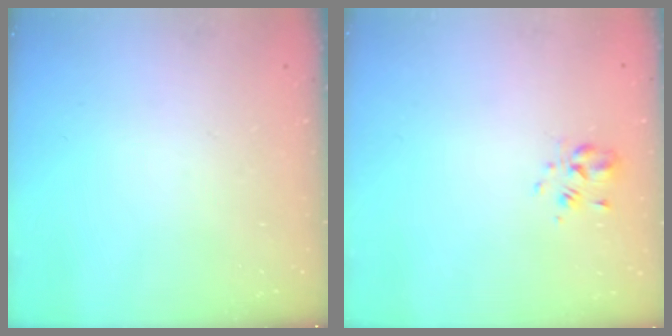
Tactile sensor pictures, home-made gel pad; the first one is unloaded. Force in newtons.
{"total": 2.3, "press": 2.1, "slide": 1.0}